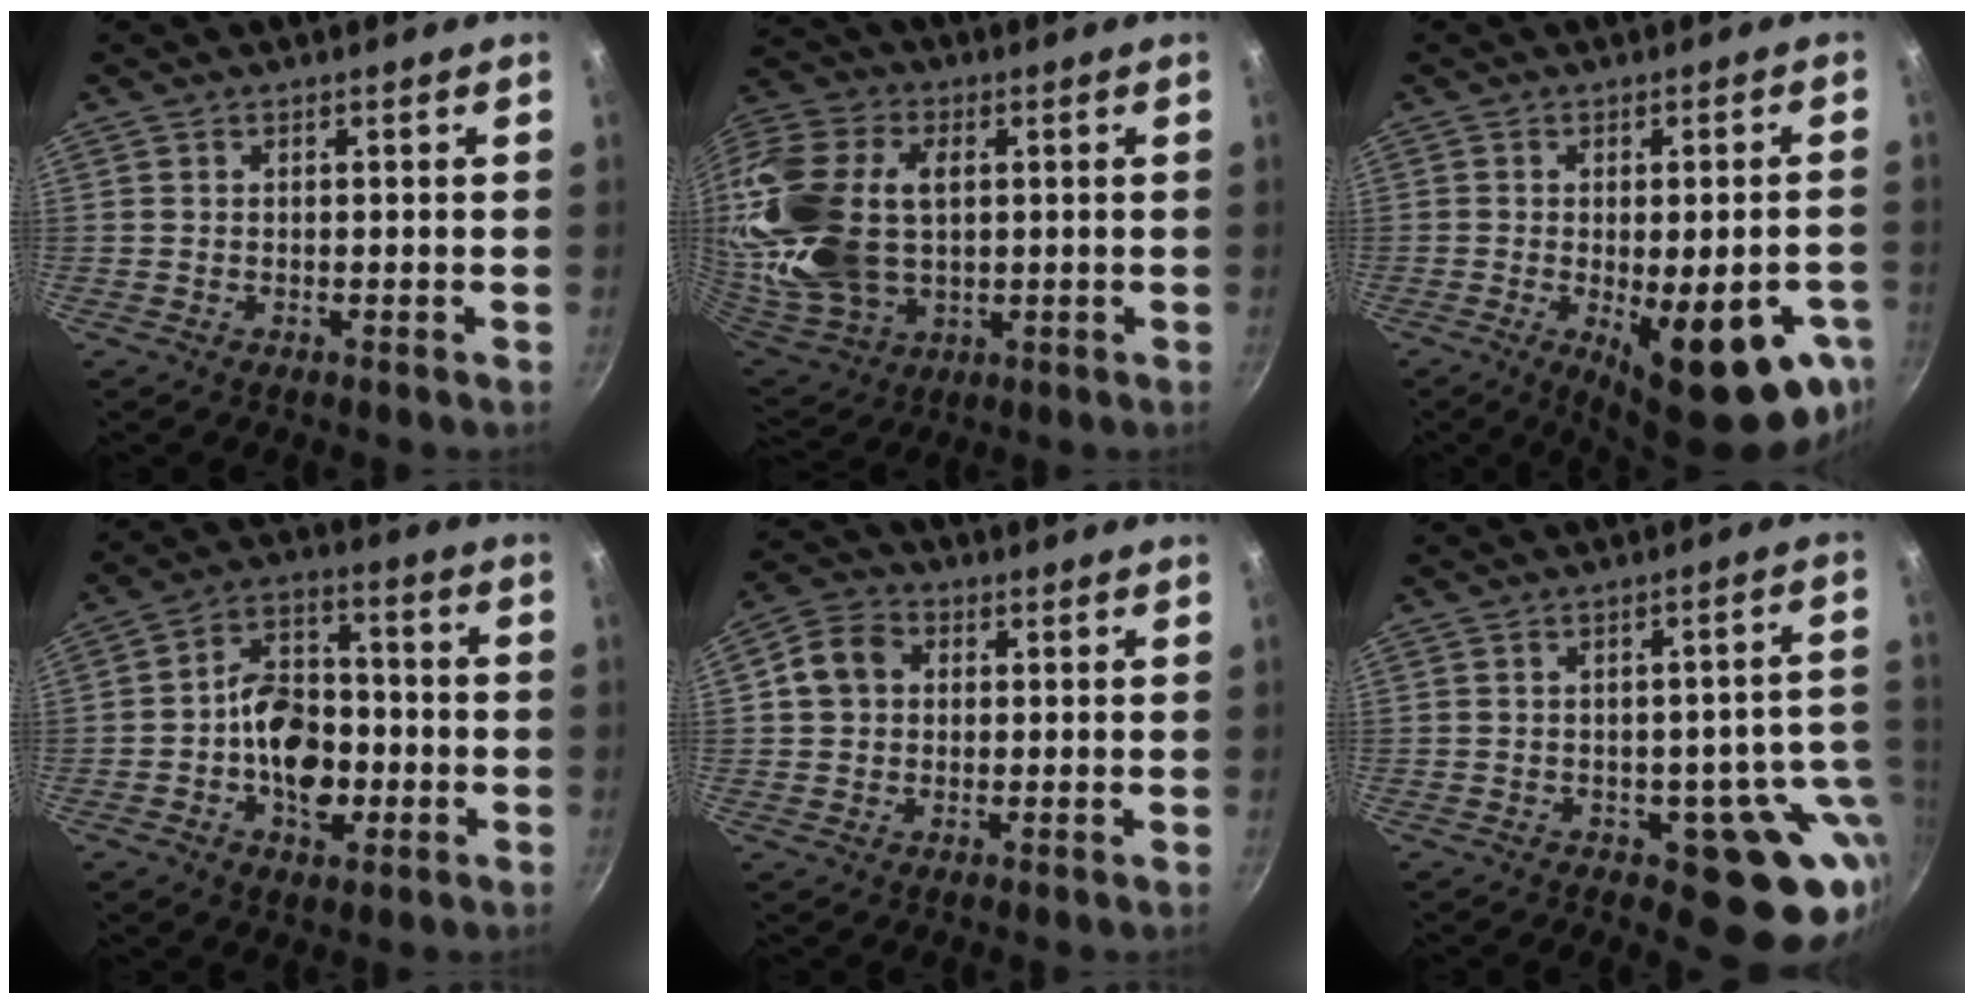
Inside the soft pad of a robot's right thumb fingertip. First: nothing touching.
{"total": 27.7, "force": [3.6, 18.7, 20.1], "torque": [-0.447, 0.010, 0.073]}
{"total": 19.0, "force": [-6.6, 6.5, 16.6], "torque": [-0.182, -0.008, -0.072]}
{"total": 13.6, "force": [-3.0, 9.2, 9.5], "torque": [-0.117, 0.036, -0.056]}
{"total": 7.0, "force": [1.1, 5.9, 3.6], "torque": [-0.045, 0.013, 0.005]}
{"total": 12.6, "force": [-3.3, 7.4, 9.6], "torque": [-0.037, 0.016, -0.035]}